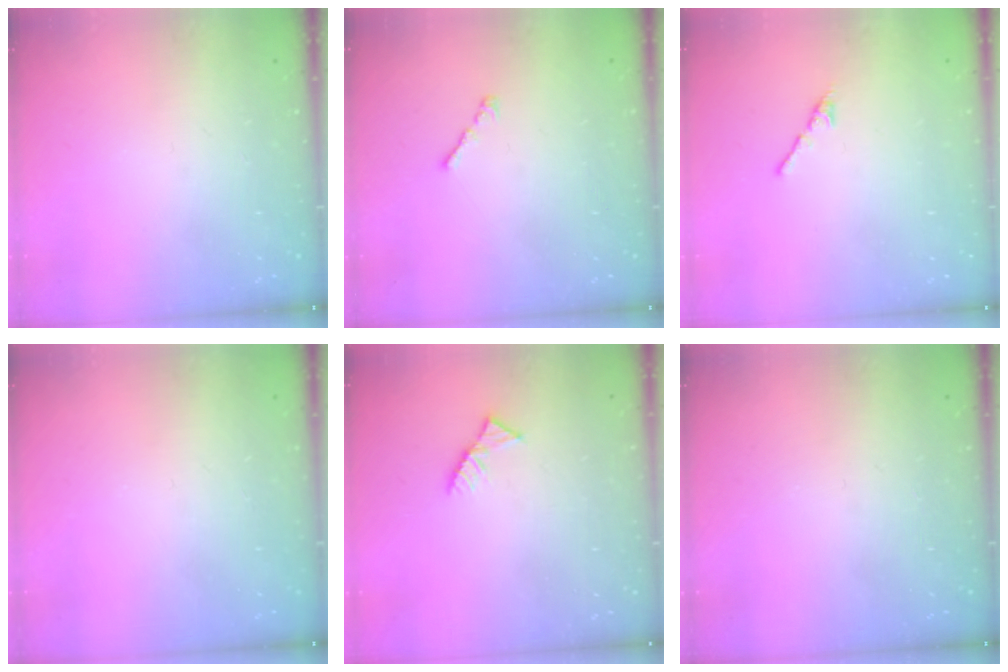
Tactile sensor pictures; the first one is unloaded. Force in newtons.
{"total": 1.1, "press": 0.9, "slide": 0.5}
{"total": 2.7, "press": 2.7, "slide": 0.7}
{"total": 0.0}
{"total": 4.4, "press": 4.3, "slide": 0.7}
{"total": 0.0}